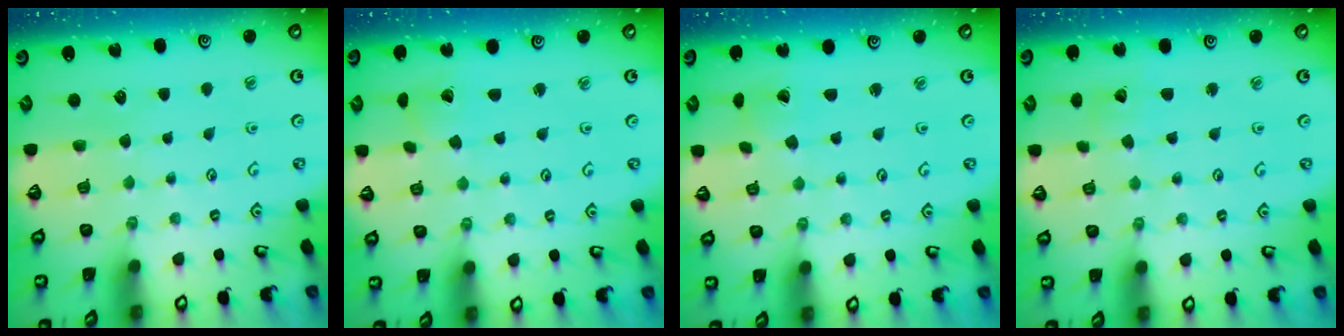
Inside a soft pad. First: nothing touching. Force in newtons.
{"total": 2.0, "press": 2.0, "slide": 0.3}
{"total": 0.8, "press": 0.8, "slide": 0.1}
{"total": 2.9, "press": 2.9, "slide": 0.3}